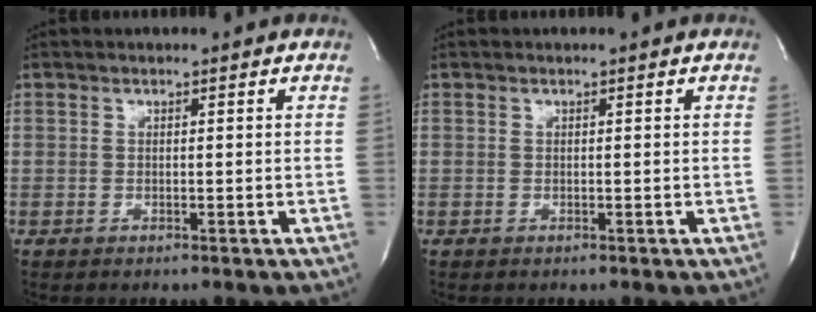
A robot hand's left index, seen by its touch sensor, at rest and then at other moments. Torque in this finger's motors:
{"motor_torque": [-0.02, 0.02, 0.00, 0.00]}